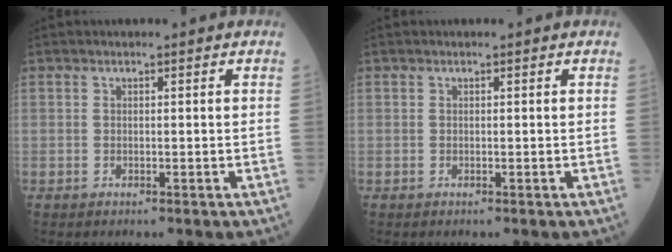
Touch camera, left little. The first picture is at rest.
{"total": 0.0}